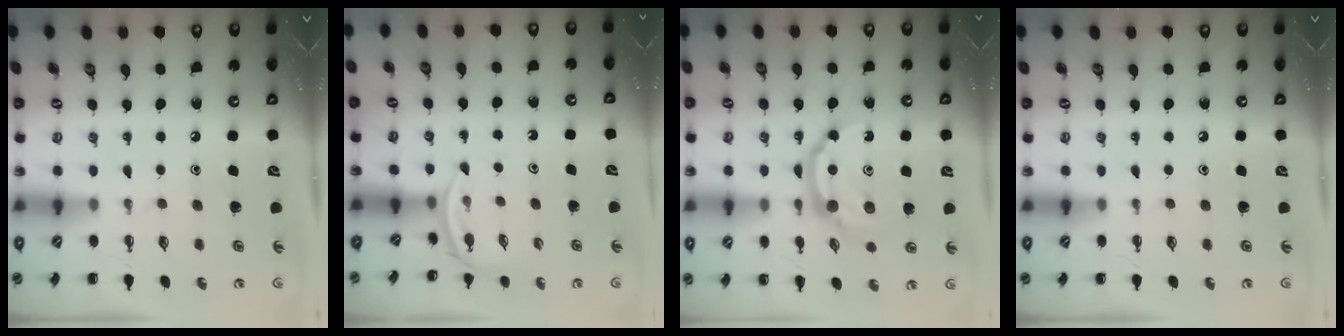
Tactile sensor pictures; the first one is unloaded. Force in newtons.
{"total": 2.6, "press": 2.5, "slide": 0.8}
{"total": 9.9, "press": 9.9, "slide": 0.9}
{"total": 0.0}